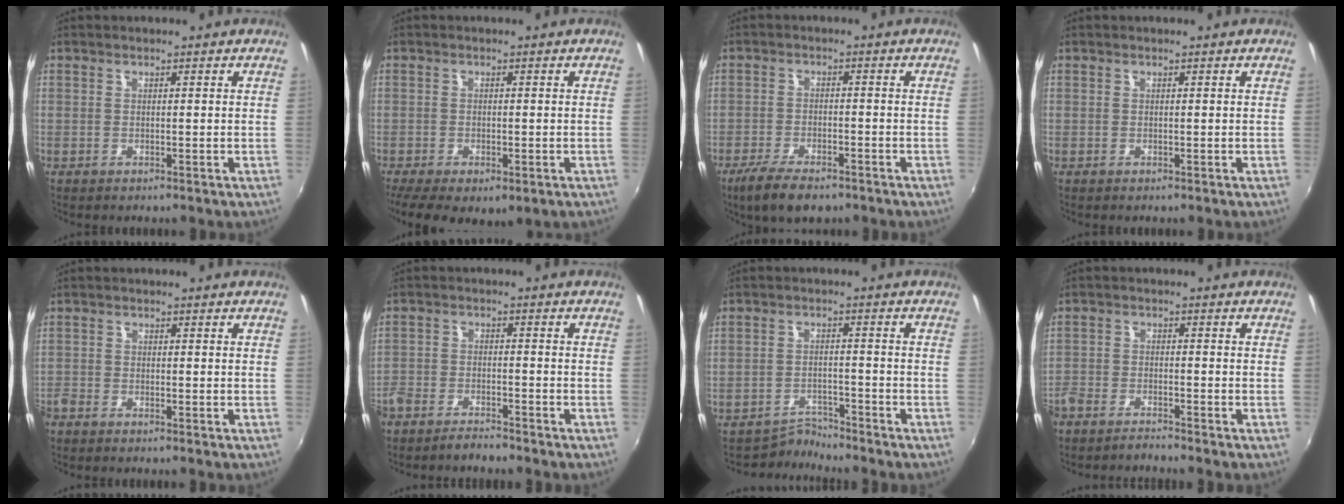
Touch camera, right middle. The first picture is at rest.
{"total": 10.1, "force": [-5.8, 4.5, 7.0], "torque": [-0.149, -0.047, -0.086]}
{"total": 8.1, "force": [-6.0, 2.7, 4.7], "torque": [-0.117, -0.020, -0.105]}
{"total": 0.0}
{"total": 2.2, "force": [-2.0, 0.6, 0.7], "torque": [-0.020, -0.009, -0.042]}
{"total": 6.9, "force": [-6.1, 2.2, 2.4], "torque": [-0.072, -0.011, -0.107]}
{"total": 1.0, "force": [-0.9, 0.4, 0.1], "torque": [-0.007, -0.002, -0.013]}
{"total": 5.3, "force": [-4.9, 0.9, 1.5], "torque": [-0.052, -0.015, -0.095]}